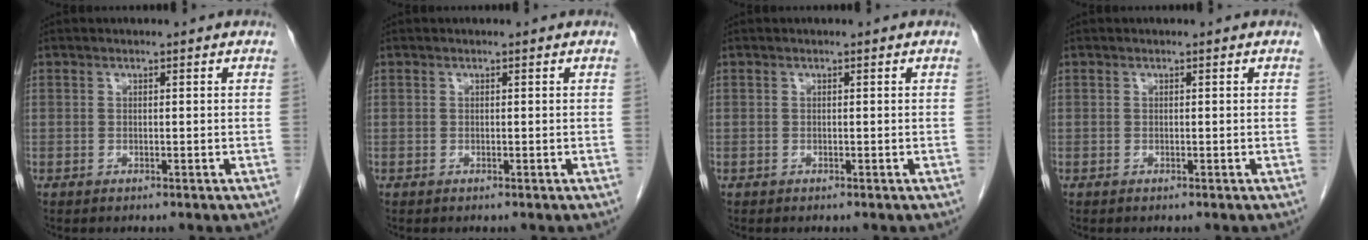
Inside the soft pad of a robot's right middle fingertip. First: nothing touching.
{"total": 0.0}
{"total": 0.0}
{"total": 0.0}